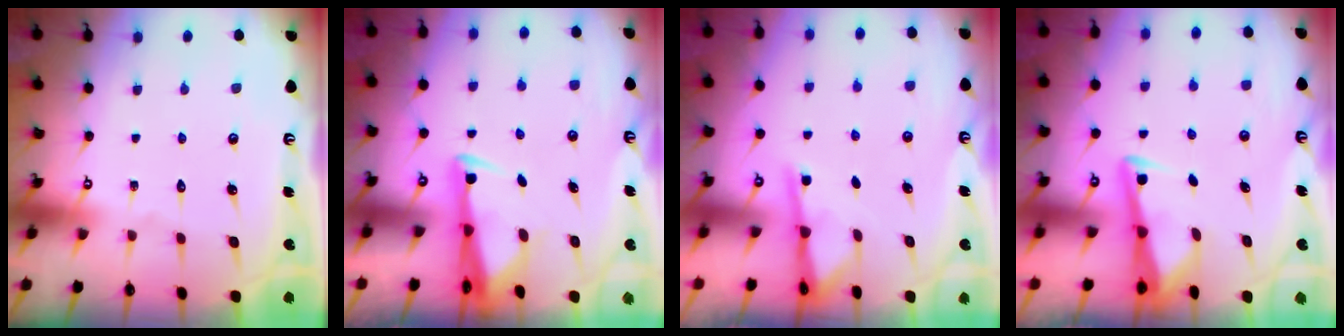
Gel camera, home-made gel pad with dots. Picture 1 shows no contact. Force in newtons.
{"total": 2.8, "press": 2.7, "slide": 0.9}
{"total": 2.6, "press": 2.6, "slide": 0.4}
{"total": 3.2, "press": 3.2, "slide": 0.3}